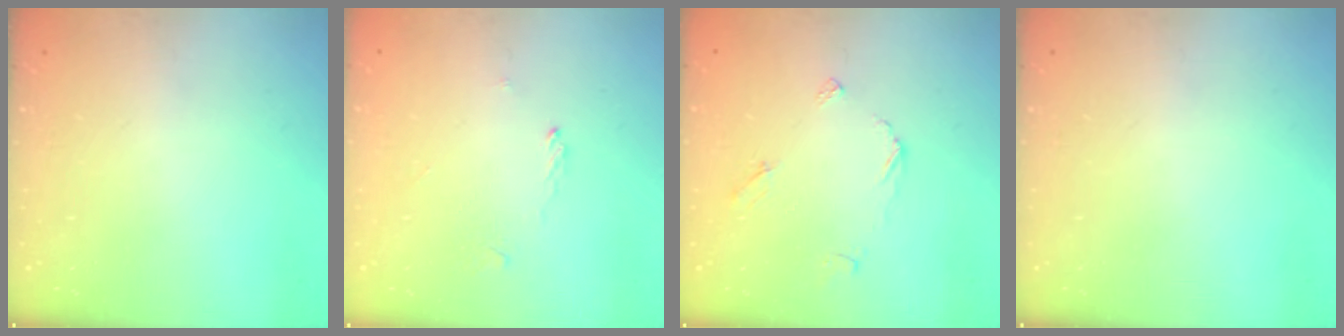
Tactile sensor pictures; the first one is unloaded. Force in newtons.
{"total": 1.9, "press": 1.8, "slide": 0.5}
{"total": 4.4, "press": 4.4, "slide": 0.5}
{"total": 0.0}